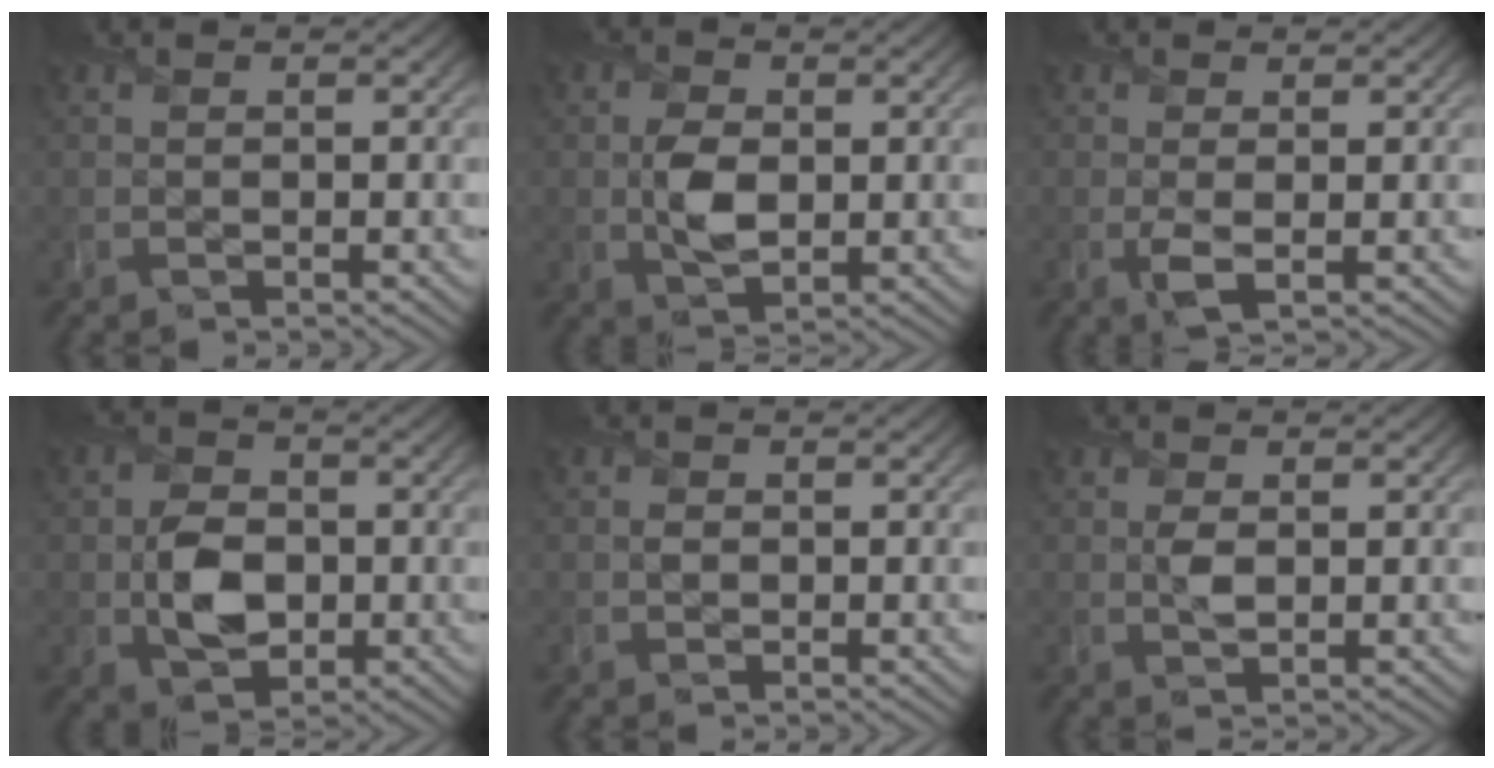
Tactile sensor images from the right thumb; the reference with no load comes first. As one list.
[{"total": 4.6, "force": [0.0, 3.1, 3.4], "torque": [-0.075, -0.006, -0.001]}, {"total": 2.0, "force": [-0.1, 0.9, 1.8], "torque": [-0.043, -0.007, -0.004]}, {"total": 6.1, "force": [-0.9, 4.6, 3.9], "torque": [-0.082, -0.012, -0.021]}, {"total": 0.9, "force": [-0.1, 0.9, 0.4], "torque": [-0.008, -0.006, -0.005]}, {"total": 1.9, "force": [0.2, 1.2, 1.5], "torque": [-0.033, -0.004, 0.003]}]